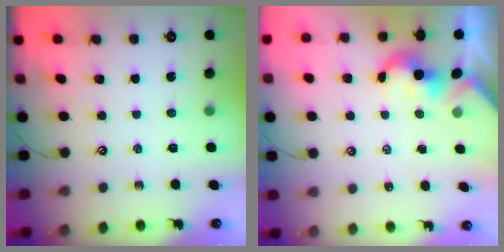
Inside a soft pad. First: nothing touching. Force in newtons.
{"total": 2.2, "press": 2.2, "slide": 0.3}